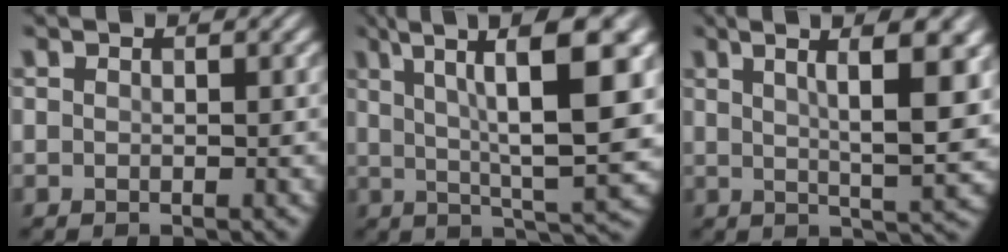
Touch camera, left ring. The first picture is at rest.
{"total": 12.2, "force": [4.1, 3.0, 11.1], "torque": [-0.161, 0.015, 0.064]}
{"total": 9.8, "force": [3.3, 2.6, 8.8], "torque": [-0.101, 0.019, 0.044]}